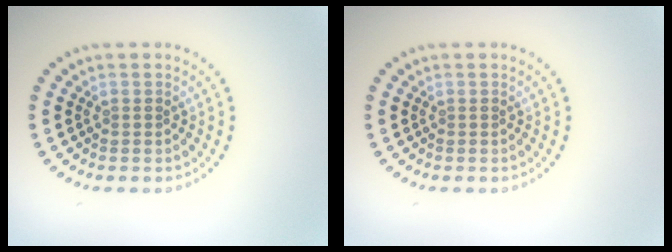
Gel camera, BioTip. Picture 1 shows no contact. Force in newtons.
{"total": 0.0}